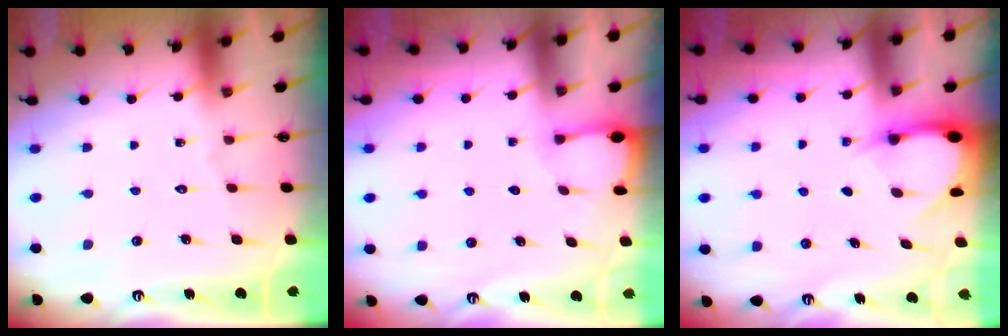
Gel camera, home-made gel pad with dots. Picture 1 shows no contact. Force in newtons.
{"total": 1.3, "press": 1.3, "slide": 0.2}
{"total": 2.9, "press": 2.9, "slide": 0.3}